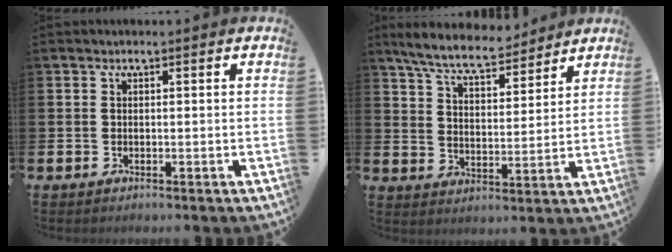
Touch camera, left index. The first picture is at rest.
{"total": 7.8, "force": [7.2, 1.3, 2.7], "torque": [-0.076, -0.034, 0.129]}